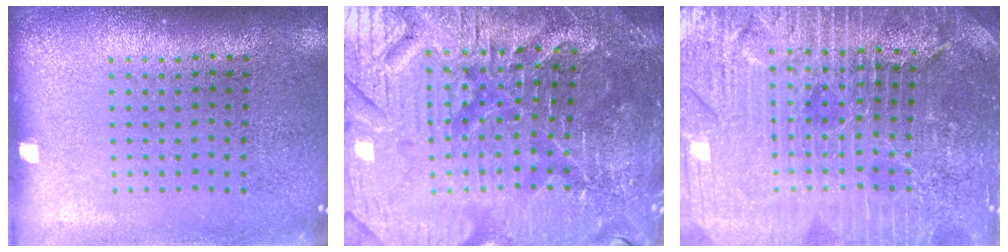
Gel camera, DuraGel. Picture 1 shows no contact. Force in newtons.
{"total": 5.4, "press": 5.2, "slide": 1.6}
{"total": 5.0, "press": 4.6, "slide": 1.9}